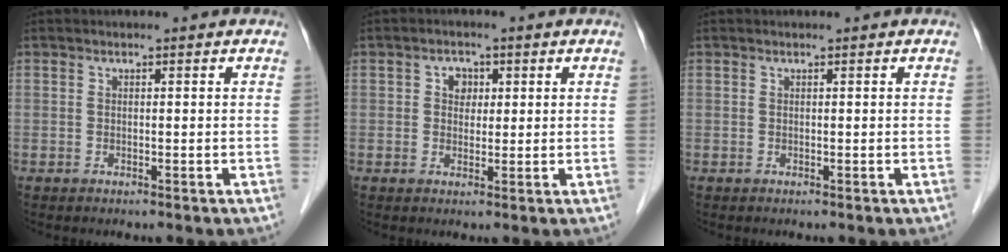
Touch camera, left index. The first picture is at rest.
{"total": 2.6, "force": [0.7, 2.1, 1.4], "torque": [-0.021, 0.006, 0.009]}
{"total": 0.0}